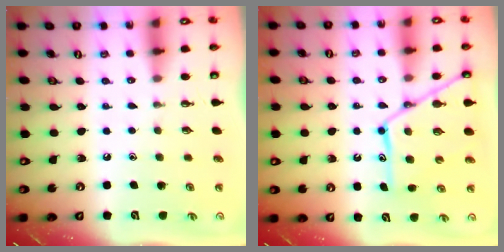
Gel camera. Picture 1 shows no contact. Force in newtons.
{"total": 15.4, "press": 15.3, "slide": 1.5}